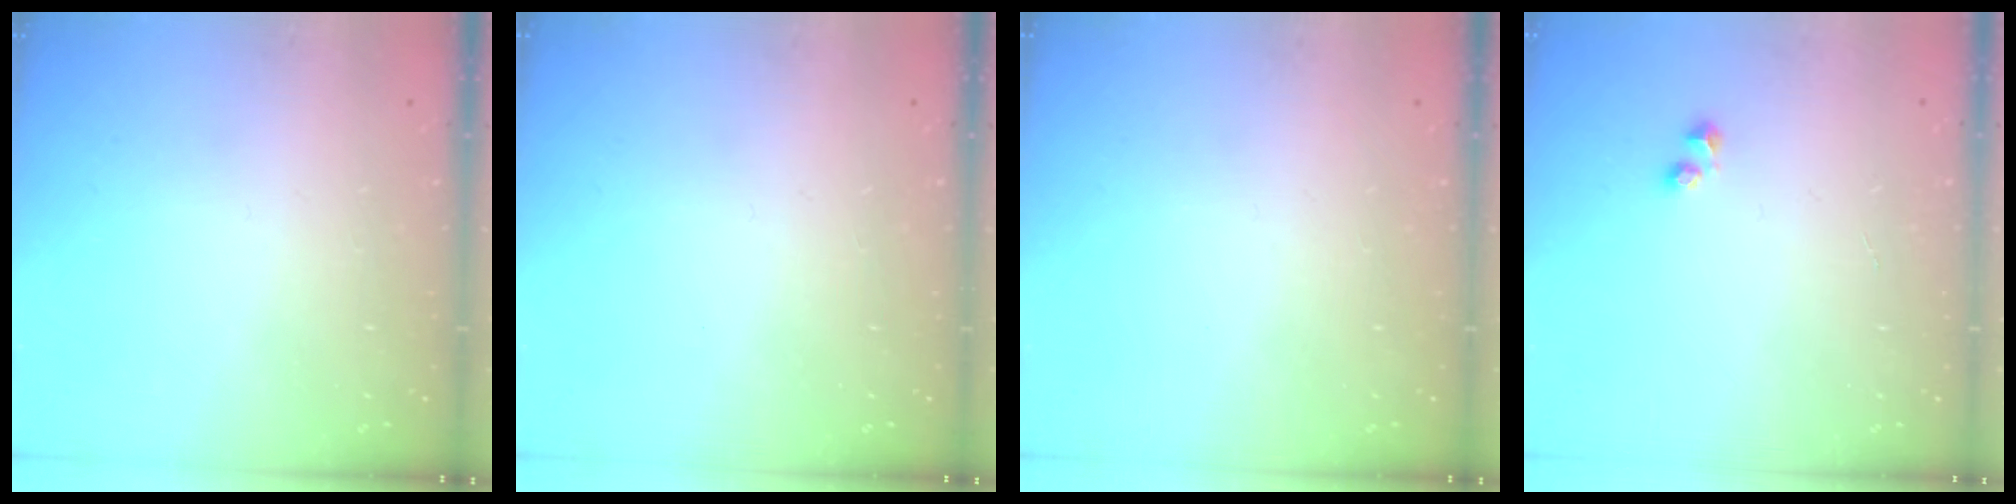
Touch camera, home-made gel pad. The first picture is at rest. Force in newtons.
{"total": 0.0}
{"total": 0.0}
{"total": 1.8, "press": 1.7, "slide": 0.6}